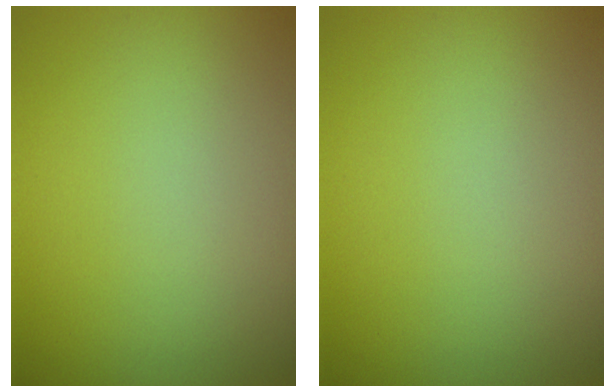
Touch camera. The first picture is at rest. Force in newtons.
{"total": 0.0}